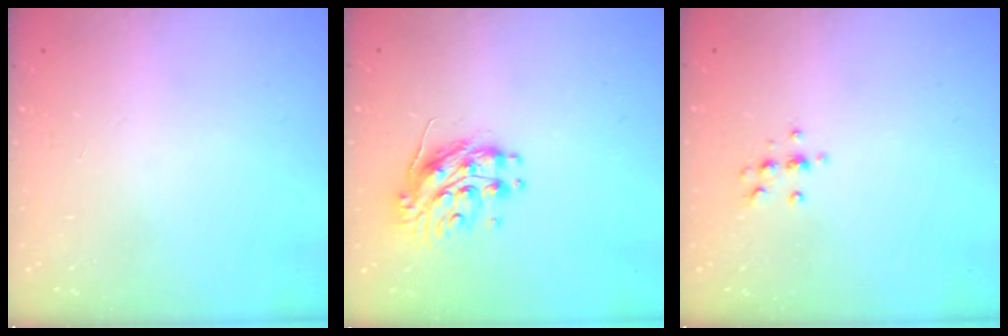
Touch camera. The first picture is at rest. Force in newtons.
{"total": 10.2, "press": 10.2, "slide": 0.8}
{"total": 4.9, "press": 4.8, "slide": 1.2}